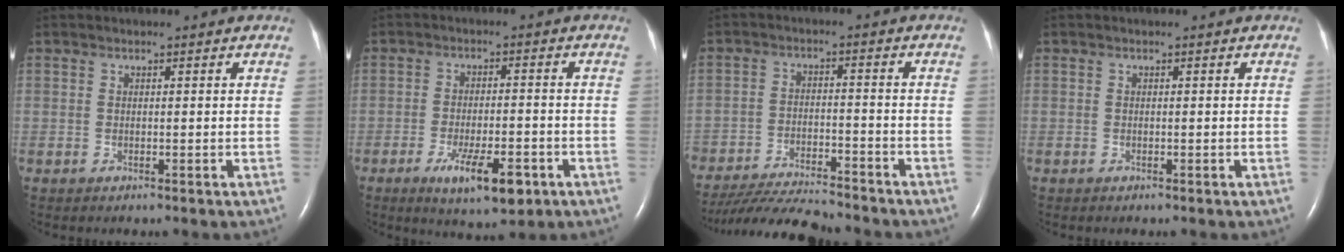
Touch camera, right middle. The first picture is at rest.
{"total": 8.4, "force": [-4.3, 2.2, 6.9], "torque": [-0.118, -0.012, -0.061]}
{"total": 13.3, "force": [-12.4, 1.1, 4.4], "torque": [-0.074, -0.016, -0.199]}
{"total": 0.0}